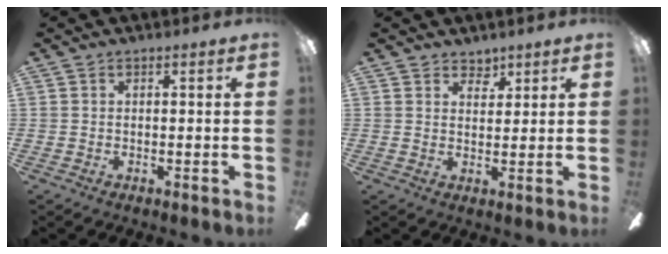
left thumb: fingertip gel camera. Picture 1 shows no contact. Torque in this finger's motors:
{"motor_torque": [-0.11, -0.11, -0.52, 0.24, 0.07]}